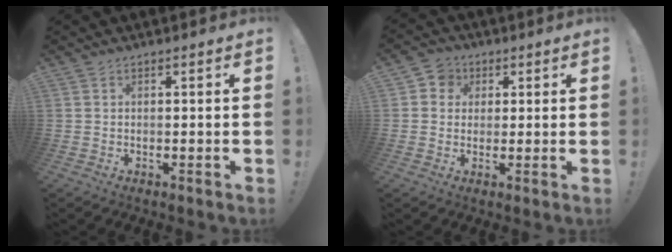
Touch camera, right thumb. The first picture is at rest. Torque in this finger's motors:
{"motor_torque": [-0.07, 0.28, -0.11, -0.23, 0.00]}